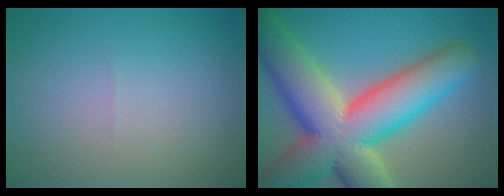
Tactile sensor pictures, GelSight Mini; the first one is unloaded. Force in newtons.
{"total": 15.8, "press": 15.7, "slide": 0.9}